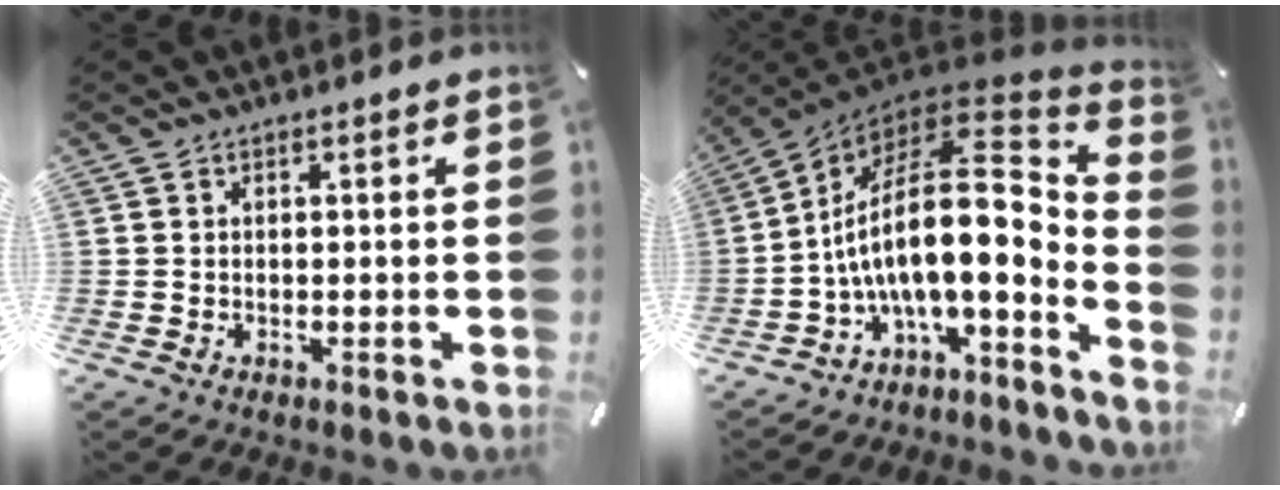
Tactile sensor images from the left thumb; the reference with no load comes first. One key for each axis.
{"total": 19.7, "fx": 1.0, "fy": 8.6, "fz": 17.7, "tx": -0.320, "ty": -0.051, "tz": 0.013}